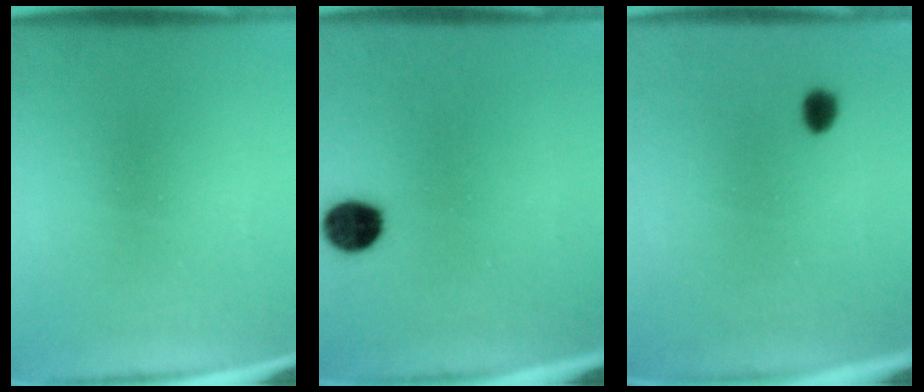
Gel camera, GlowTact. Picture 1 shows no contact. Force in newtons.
{"total": 6.7}
{"total": 2.1}